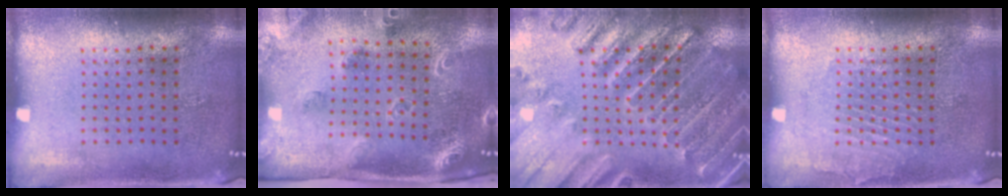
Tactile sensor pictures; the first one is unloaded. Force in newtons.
{"total": 1.7, "press": 1.7, "slide": 0.3}
{"total": 2.0, "press": 2.0, "slide": 0.1}
{"total": 1.2, "press": 1.2, "slide": 0.1}